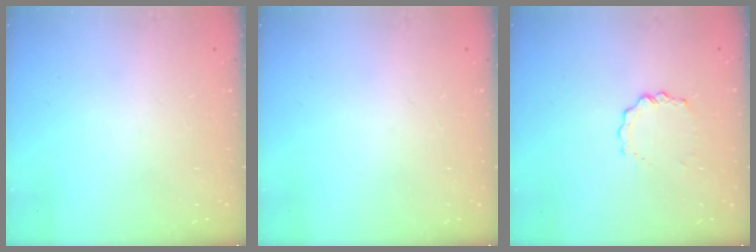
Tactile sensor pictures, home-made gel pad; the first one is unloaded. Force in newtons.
{"total": 0.0}
{"total": 3.8, "press": 3.8, "slide": 0.4}